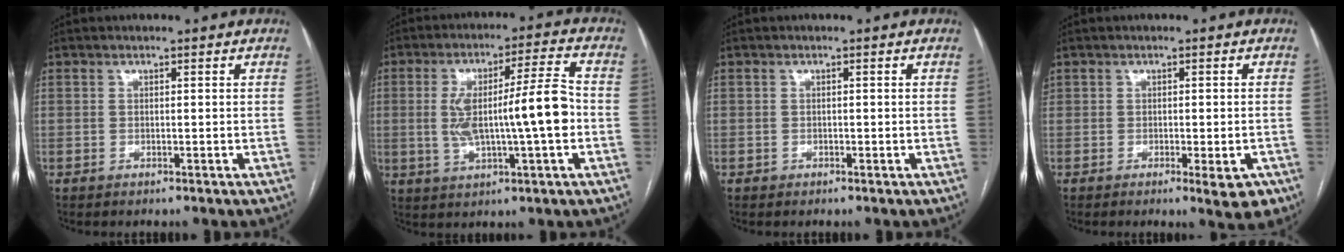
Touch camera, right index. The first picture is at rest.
{"total": 12.5, "force": [-0.9, 1.1, 12.4], "torque": [-0.222, 0.018, -0.010]}
{"total": 0.6, "force": [-0.3, 0.6, 0.0], "torque": [-0.001, 0.005, -0.006]}
{"total": 4.4, "force": [-1.6, 1.7, 3.7], "torque": [-0.050, 0.001, -0.008]}